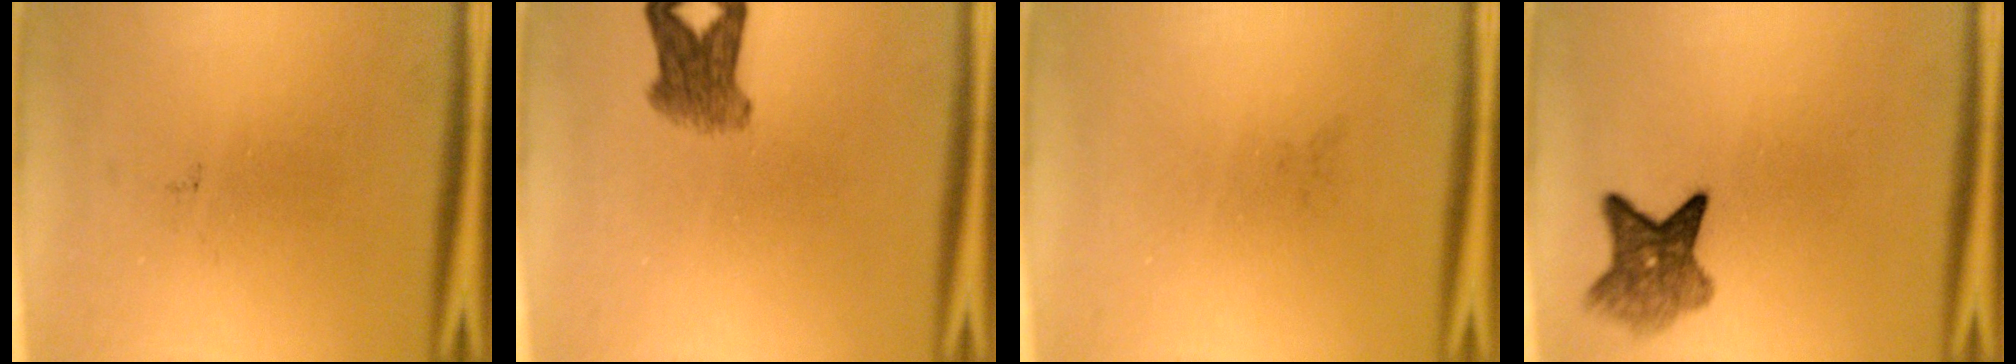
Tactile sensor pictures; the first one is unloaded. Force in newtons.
{"total": 4.8}
{"total": 0.0}
{"total": 5.8}